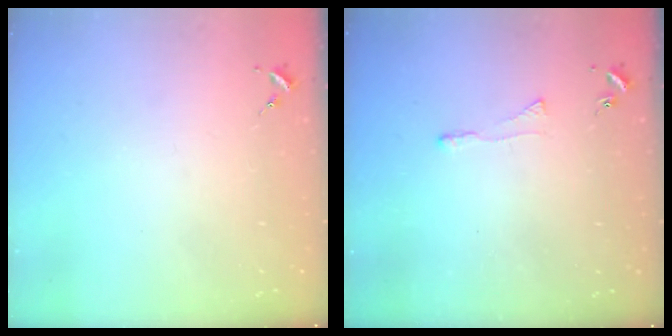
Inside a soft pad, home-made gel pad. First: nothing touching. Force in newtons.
{"total": 2.9, "press": 2.9, "slide": 0.6}